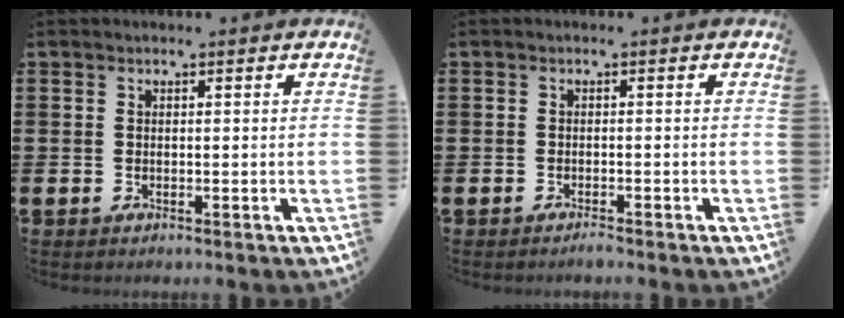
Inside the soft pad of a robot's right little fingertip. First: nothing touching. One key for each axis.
{"total": 0.8, "fx": -0.7, "fy": 0.0, "fz": 0.3, "tx": -0.006, "ty": -0.003, "tz": -0.014}